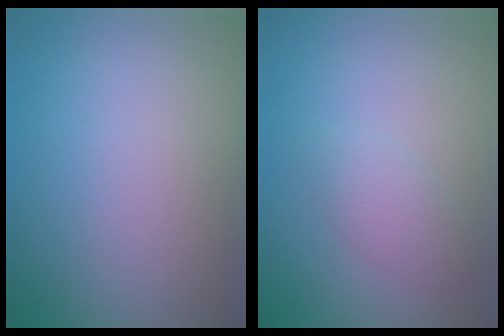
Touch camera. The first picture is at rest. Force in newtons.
{"total": 1.9, "press": 1.9, "slide": 0.1}